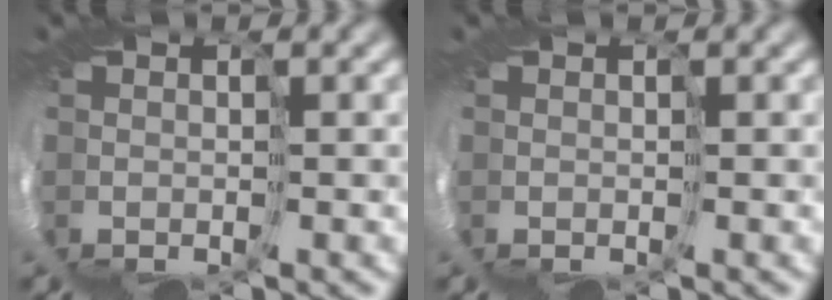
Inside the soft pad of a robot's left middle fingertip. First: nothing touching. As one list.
[{"total": 0.0}]